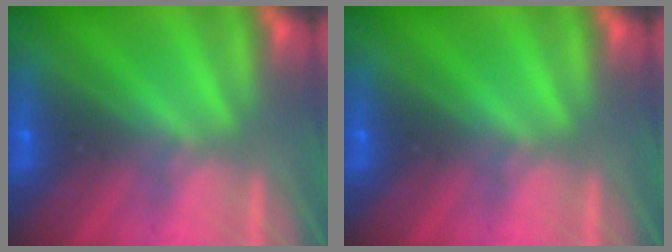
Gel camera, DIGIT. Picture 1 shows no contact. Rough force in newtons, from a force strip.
{"total": 0.0}